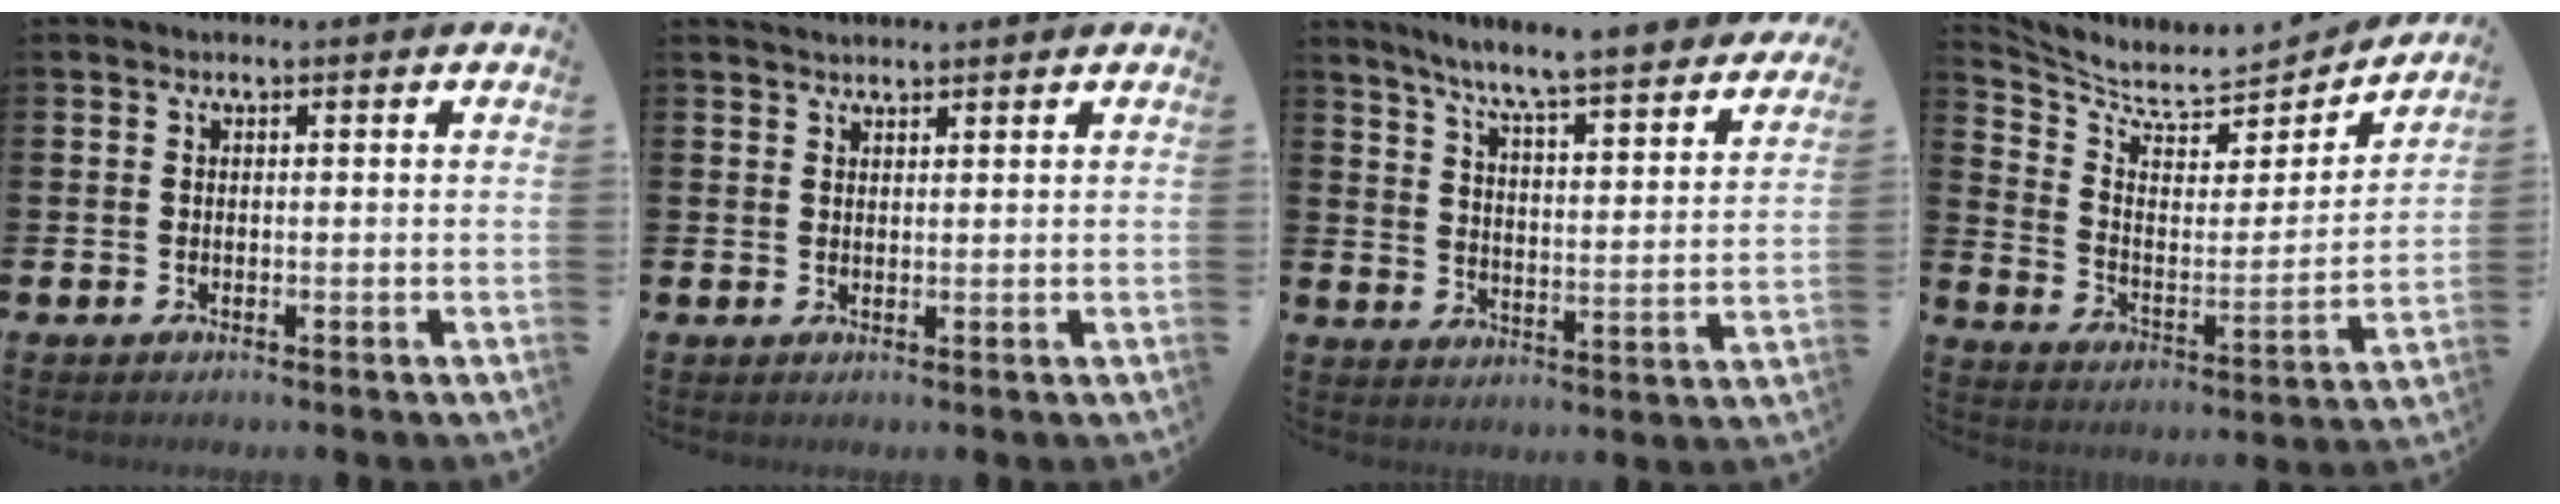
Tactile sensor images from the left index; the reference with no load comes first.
{"total": 1.5, "force": [1.4, 0.2, 0.2], "torque": [-0.003, -0.001, 0.026]}
{"total": 7.4, "force": [6.9, -0.3, 2.6], "torque": [-0.080, -0.059, 0.115]}
{"total": 6.3, "force": [5.9, 1.3, 1.6], "torque": [-0.069, -0.062, 0.097]}